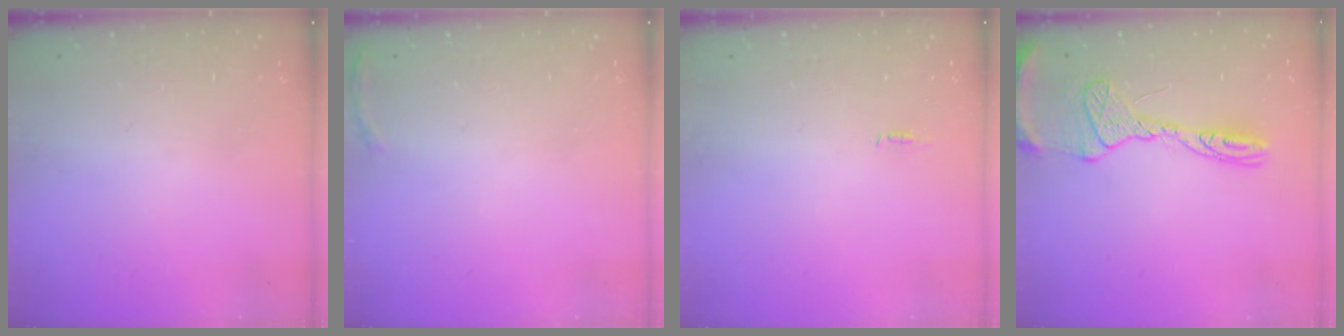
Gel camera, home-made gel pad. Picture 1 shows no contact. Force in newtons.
{"total": 5.2, "press": 5.1, "slide": 1.2}
{"total": 4.8, "press": 2.5, "slide": 4.1}
{"total": 14.7, "press": 14.6, "slide": 1.4}